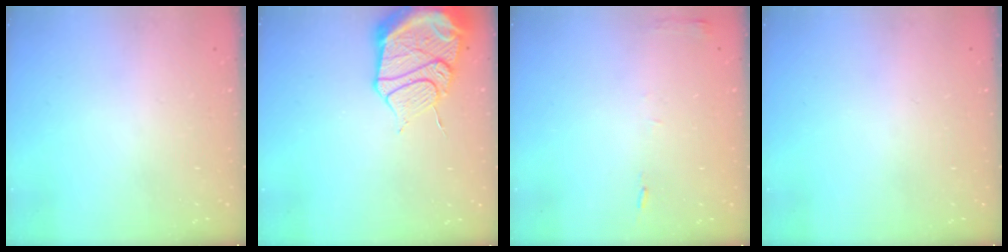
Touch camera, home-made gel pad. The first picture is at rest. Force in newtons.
{"total": 17.2, "press": 17.1, "slide": 1.7}
{"total": 5.3, "press": 5.3, "slide": 0.6}
{"total": 0.0}